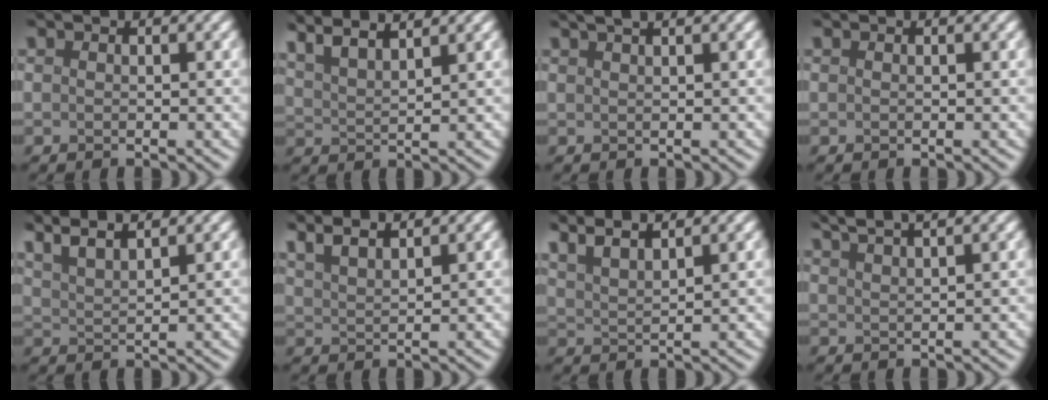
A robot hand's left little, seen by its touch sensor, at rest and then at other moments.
{"total": 6.7, "force": [5.0, 1.8, 4.1], "torque": [-0.099, 0.030, 0.062]}
{"total": 3.9, "force": [2.7, 1.2, 2.5], "torque": [-0.026, 0.027, 0.019]}
{"total": 0.0}
{"total": 5.7, "force": [4.2, 1.2, 3.6], "torque": [-0.080, 0.024, 0.058]}
{"total": 4.4, "force": [3.3, 1.1, 2.7], "torque": [-0.060, 0.020, 0.044]}
{"total": 6.6, "force": [4.9, 1.9, 4.0], "torque": [-0.102, 0.033, 0.064]}
{"total": 4.8, "force": [3.9, 0.8, 2.7], "torque": [-0.035, 0.027, 0.038]}